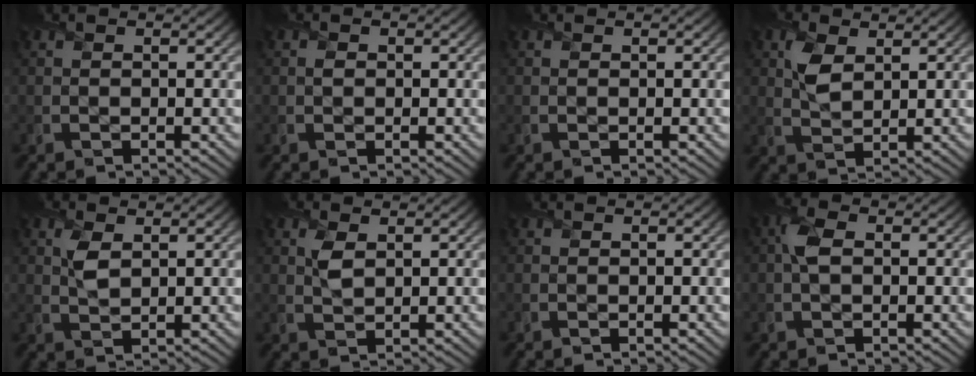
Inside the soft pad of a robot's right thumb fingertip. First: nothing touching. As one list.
[{"total": 0.8, "force": [0.0, 0.7, 0.3], "torque": [-0.006, -0.004, -0.002]}, {"total": 0.0}, {"total": 4.0, "force": [1.7, 2.3, 2.8], "torque": [-0.068, 0.003, 0.032]}, {"total": 2.8, "force": [1.1, 1.5, 2.1], "torque": [-0.053, 0.001, 0.024]}, {"total": 2.5, "force": [1.0, 1.3, 1.8], "torque": [-0.046, 0.001, 0.021]}, {"total": 0.0}, {"total": 3.1, "force": [0.3, 1.8, 2.5], "torque": [-0.062, 0.006, 0.000]}]